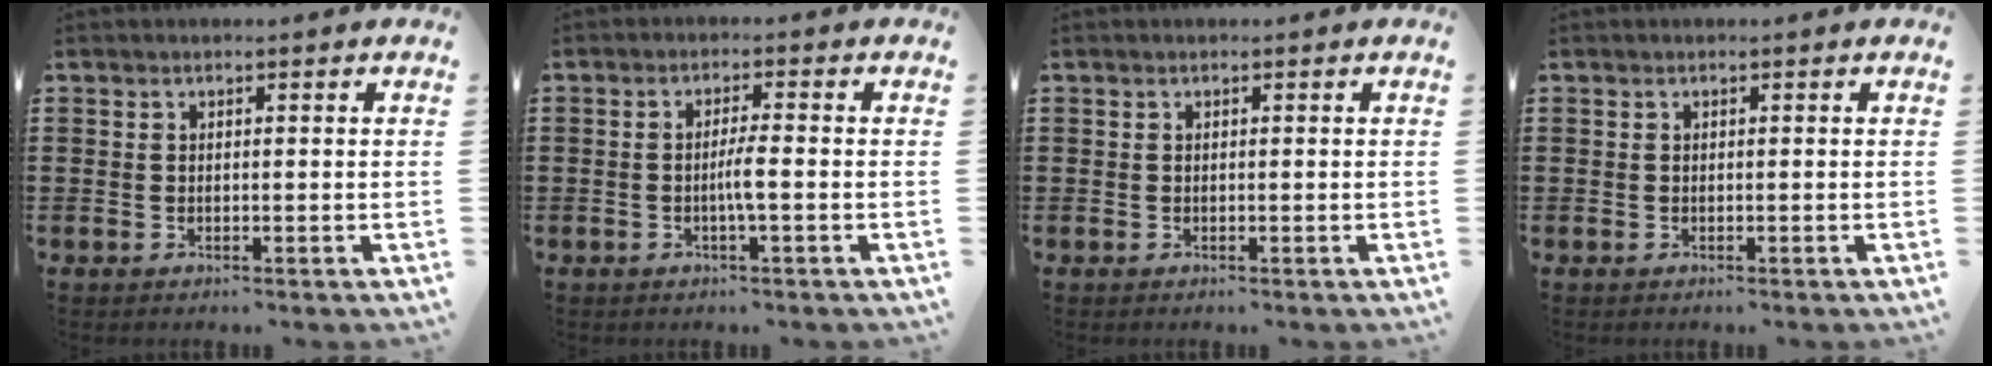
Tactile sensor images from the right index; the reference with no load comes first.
{"total": 3.0, "force": [-0.7, 0.1, 2.9], "torque": [-0.052, -0.002, -0.014]}
{"total": 0.0}
{"total": 0.0}